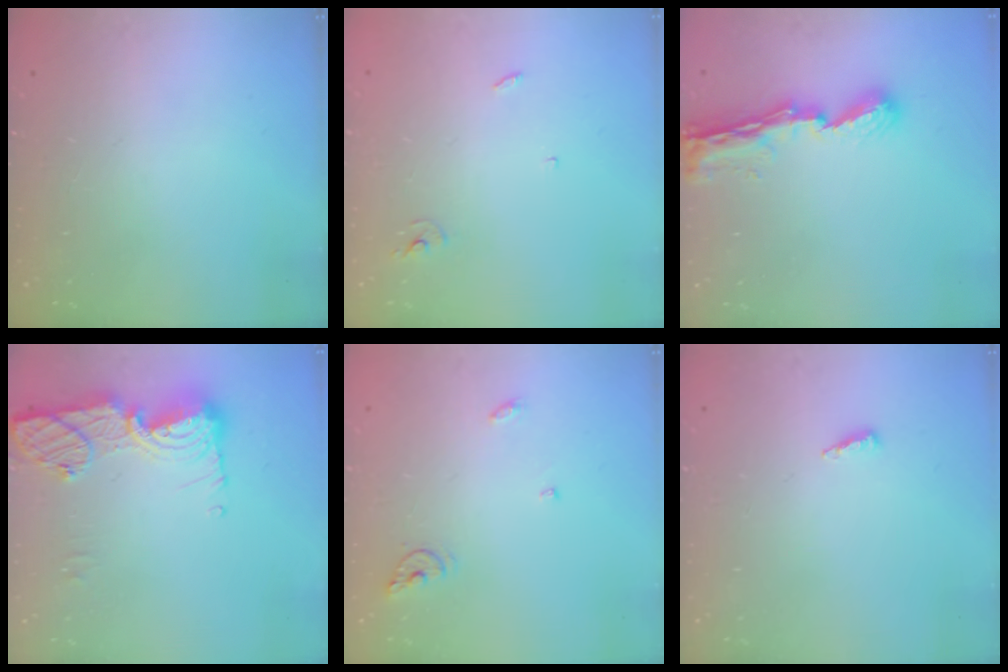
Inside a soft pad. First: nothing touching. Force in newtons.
{"total": 2.4, "press": 2.4, "slide": 0.1}
{"total": 8.4, "press": 8.4, "slide": 1.1}
{"total": 13.4, "press": 13.4, "slide": 1.3}
{"total": 5.8, "press": 5.8, "slide": 0.4}
{"total": 3.7, "press": 3.6, "slide": 0.4}